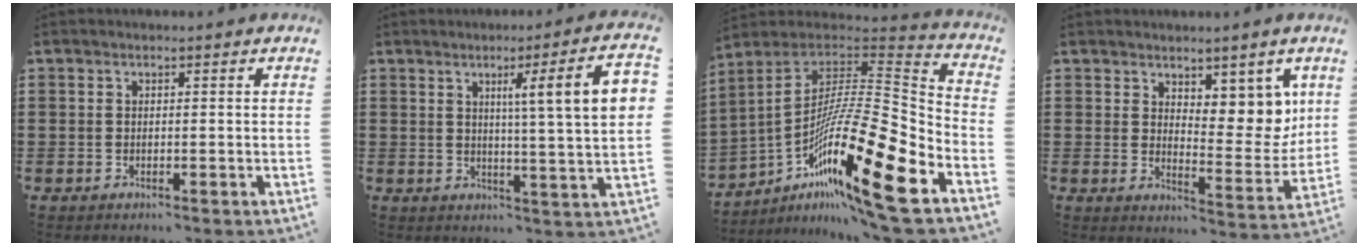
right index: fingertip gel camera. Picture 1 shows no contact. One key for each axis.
{"total": 9.0, "fx": 2.8, "fy": 0.0, "fz": 8.6, "tx": -0.140, "ty": -0.013, "tz": 0.037}
{"total": 20.7, "fx": -11.2, "fy": 2.8, "fz": 17.1, "tx": -0.330, "ty": 0.006, "tz": -0.208}
{"total": 6.8, "fx": 4.7, "fy": 3.9, "fz": 3.0, "tx": -0.054, "ty": -0.027, "tz": 0.085}